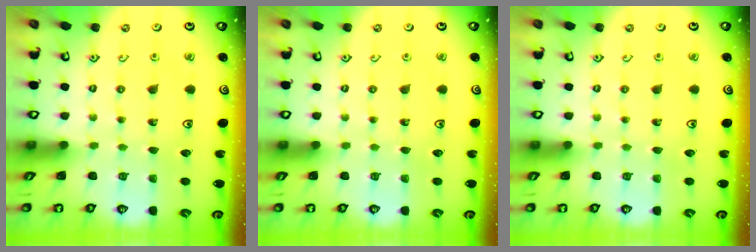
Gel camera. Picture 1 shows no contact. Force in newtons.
{"total": 0.0}
{"total": 0.0}